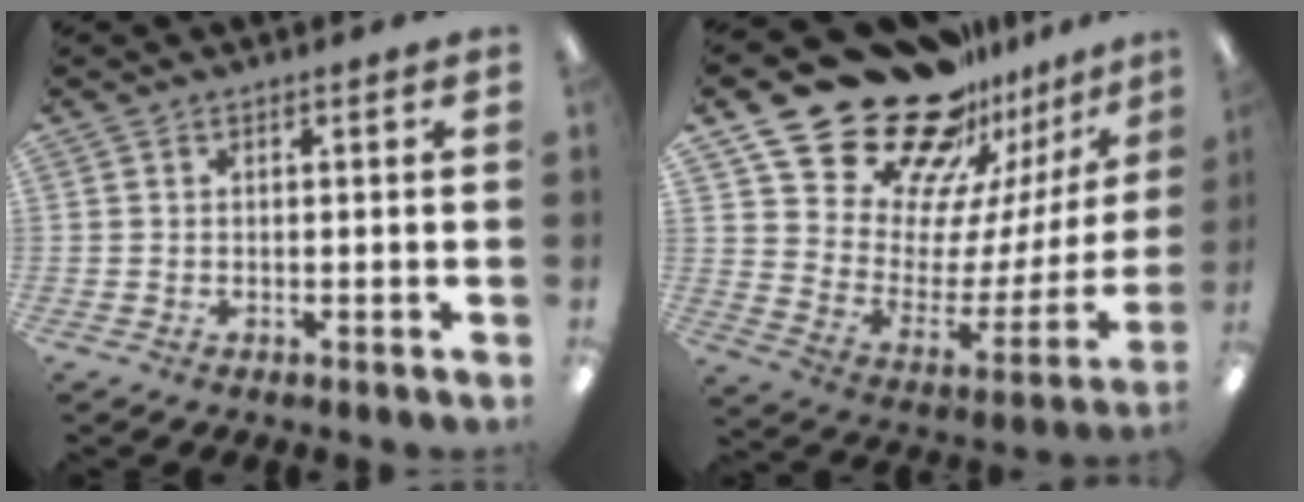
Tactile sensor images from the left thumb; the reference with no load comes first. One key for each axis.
{"total": 26.3, "fx": 20.7, "fy": 12.5, "fz": 10.2, "tx": -0.163, "ty": -0.147, "tz": 0.381}